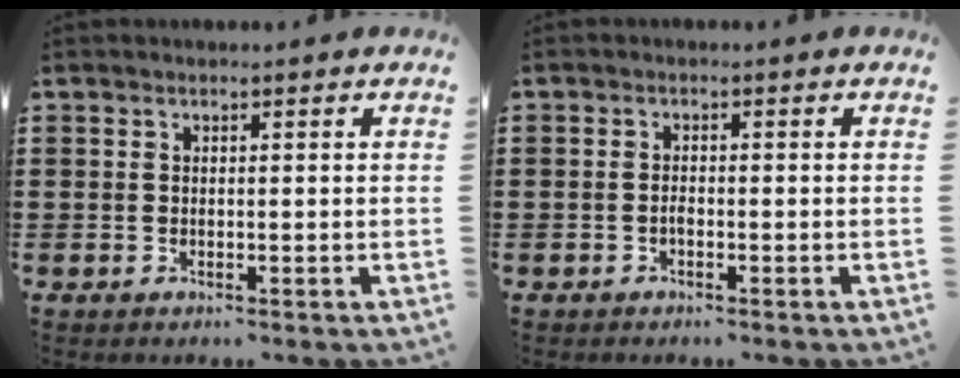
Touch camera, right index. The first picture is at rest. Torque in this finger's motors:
{"motor_torque": [2.14, 0.00, 0.02, -0.12]}